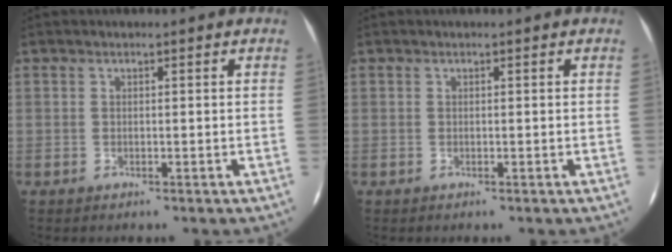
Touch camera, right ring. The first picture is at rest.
{"total": 0.0}